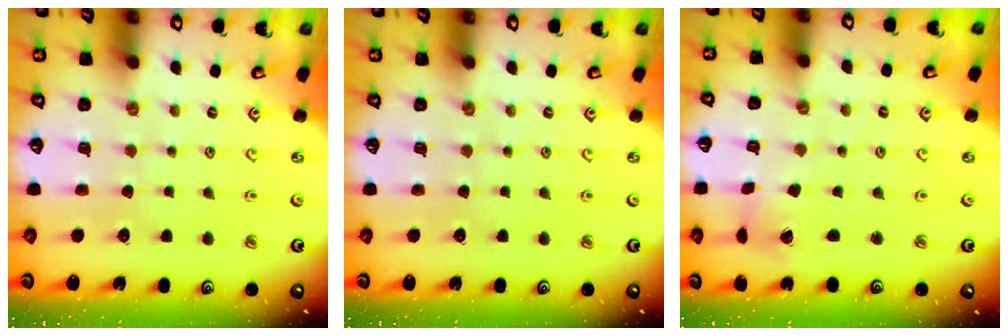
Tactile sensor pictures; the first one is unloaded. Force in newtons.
{"total": 0.0}
{"total": 1.2, "press": 1.2, "slide": 0.1}